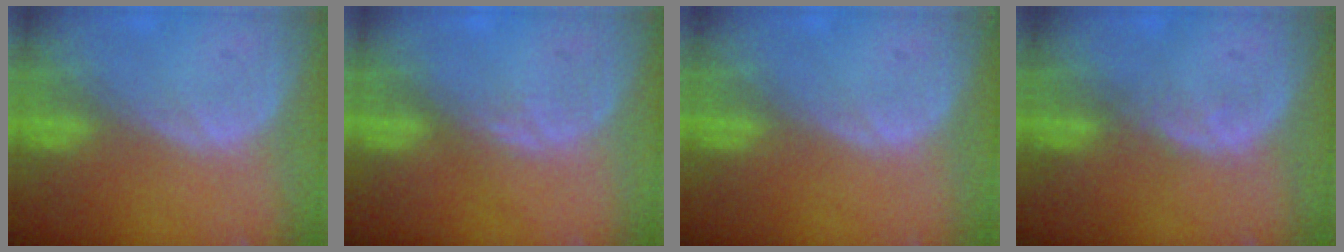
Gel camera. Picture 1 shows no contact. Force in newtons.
{"total": 0.5, "press": 0.5, "slide": 0.1}
{"total": 0.0}
{"total": 1.1, "press": 1.1, "slide": 0.2}